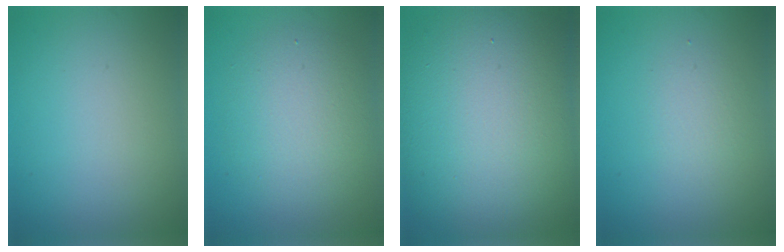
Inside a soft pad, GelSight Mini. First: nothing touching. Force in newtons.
{"total": 4.9, "press": 4.8, "slide": 0.8}
{"total": 16.4, "press": 16.4, "slide": 1.0}
{"total": 1.6, "press": 1.6, "slide": 0.1}